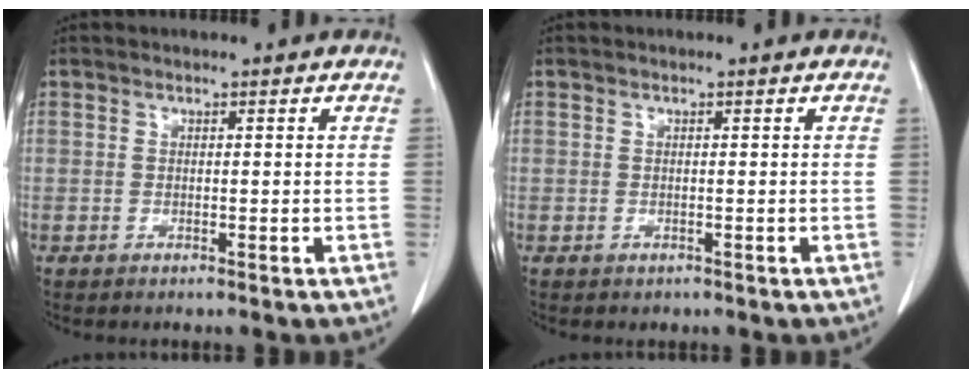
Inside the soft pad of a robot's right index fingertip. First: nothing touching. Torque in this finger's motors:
{"motor_torque": [-0.28, -0.22, -0.14, -0.06]}